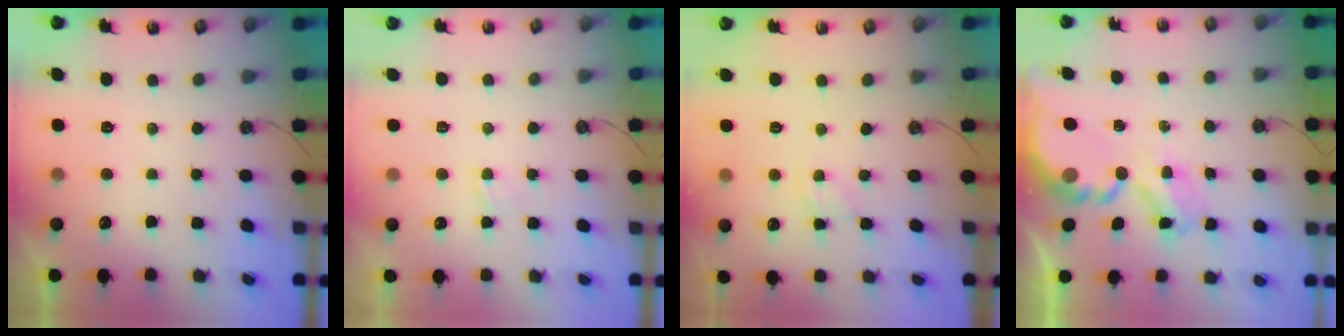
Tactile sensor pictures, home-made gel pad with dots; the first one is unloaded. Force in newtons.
{"total": 1.5, "press": 1.5, "slide": 0.3}
{"total": 1.6, "press": 1.6, "slide": 0.2}
{"total": 4.8, "press": 4.8, "slide": 0.3}